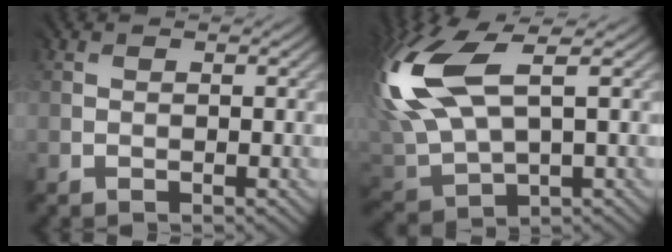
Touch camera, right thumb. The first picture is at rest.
{"total": 13.6, "force": [4.9, 6.7, 10.8], "torque": [-0.295, 0.013, 0.099]}